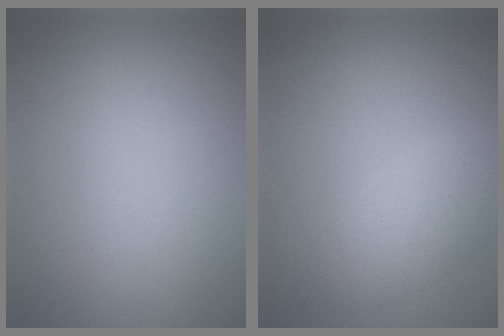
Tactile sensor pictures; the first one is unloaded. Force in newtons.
{"total": 3.2, "press": 3.2, "slide": 0.2}